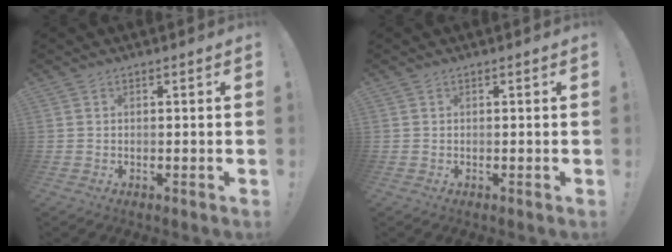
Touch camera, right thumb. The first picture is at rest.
{"total": 0.0}